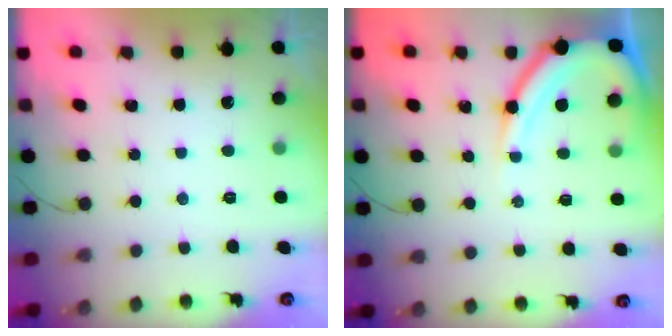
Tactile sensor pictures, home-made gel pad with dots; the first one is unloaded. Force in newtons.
{"total": 10.5, "press": 10.4, "slide": 1.1}